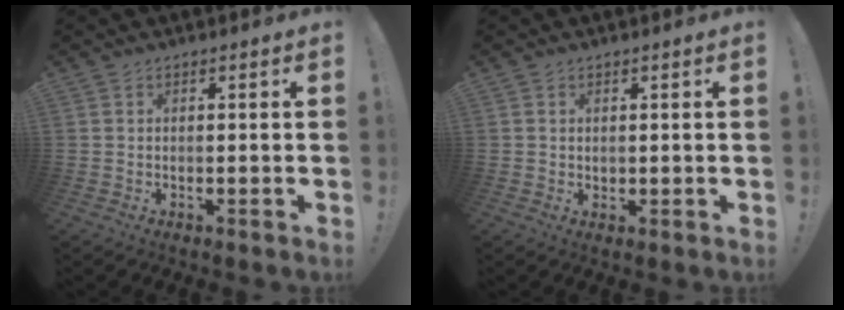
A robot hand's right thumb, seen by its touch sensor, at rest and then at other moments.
{"total": 1.1, "force": [0.6, 0.9, 0.2], "torque": [0.003, 0.000, 0.009]}